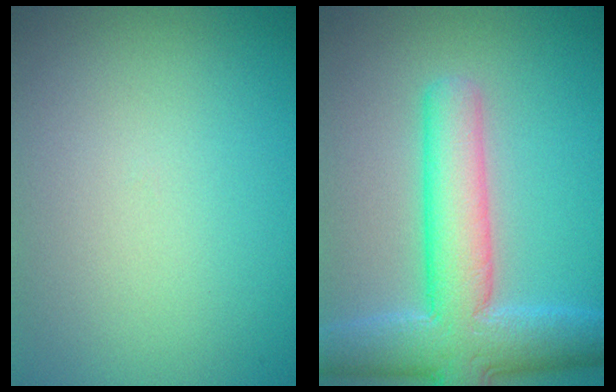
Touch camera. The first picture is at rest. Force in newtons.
{"total": 8.9, "press": 8.9, "slide": 0.4}